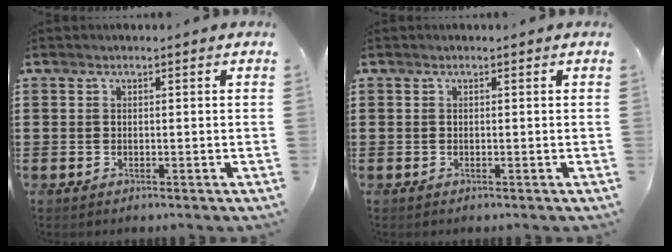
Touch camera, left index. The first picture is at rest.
{"total": 0.0}